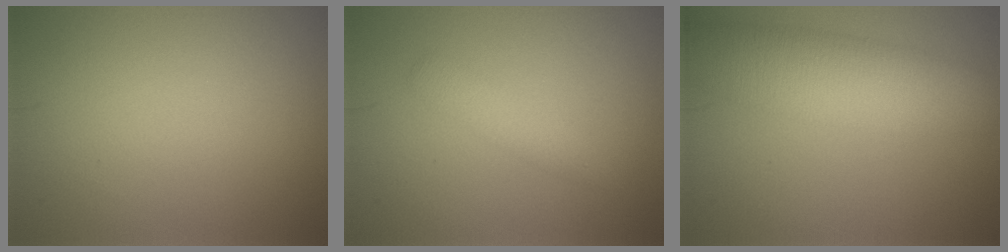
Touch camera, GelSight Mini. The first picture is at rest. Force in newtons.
{"total": 1.7, "press": 1.7, "slide": 0.0}
{"total": 7.5, "press": 7.5, "slide": 0.4}